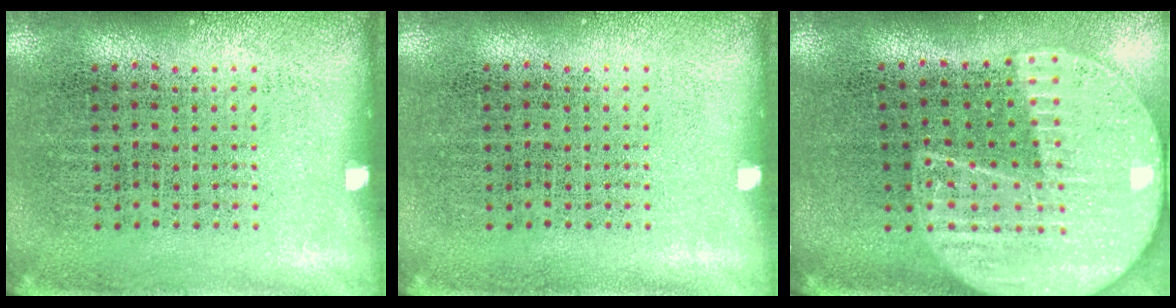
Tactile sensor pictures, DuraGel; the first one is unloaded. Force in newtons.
{"total": 0.0}
{"total": 2.3, "press": 2.0, "slide": 1.1}